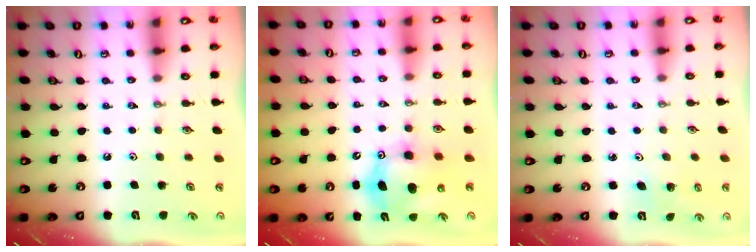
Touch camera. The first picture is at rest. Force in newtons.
{"total": 10.3, "press": 10.0, "slide": 2.4}
{"total": 2.3, "press": 2.3, "slide": 0.2}